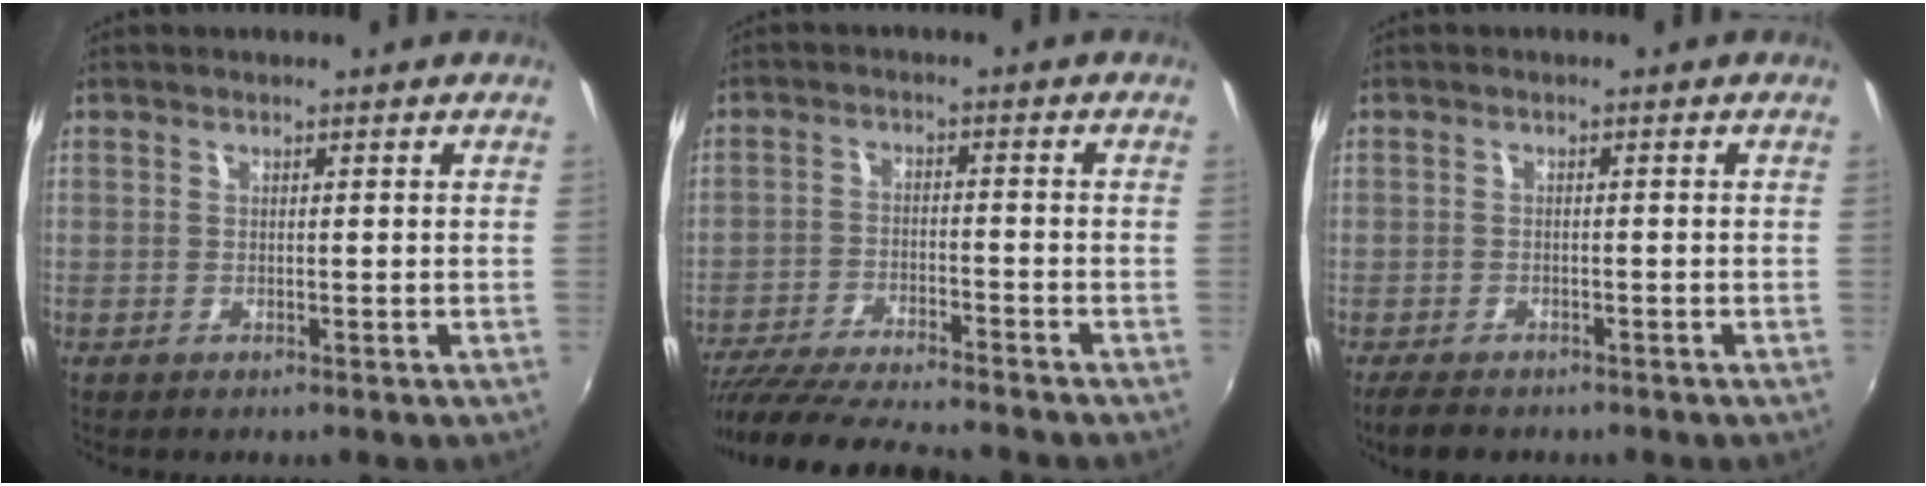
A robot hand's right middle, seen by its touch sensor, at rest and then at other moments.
{"total": 15.7, "force": [-14.0, 1.8, 6.9], "torque": [-0.147, -0.023, -0.232]}
{"total": 4.2, "force": [-3.1, 2.4, 1.5], "torque": [-0.032, 0.000, -0.049]}